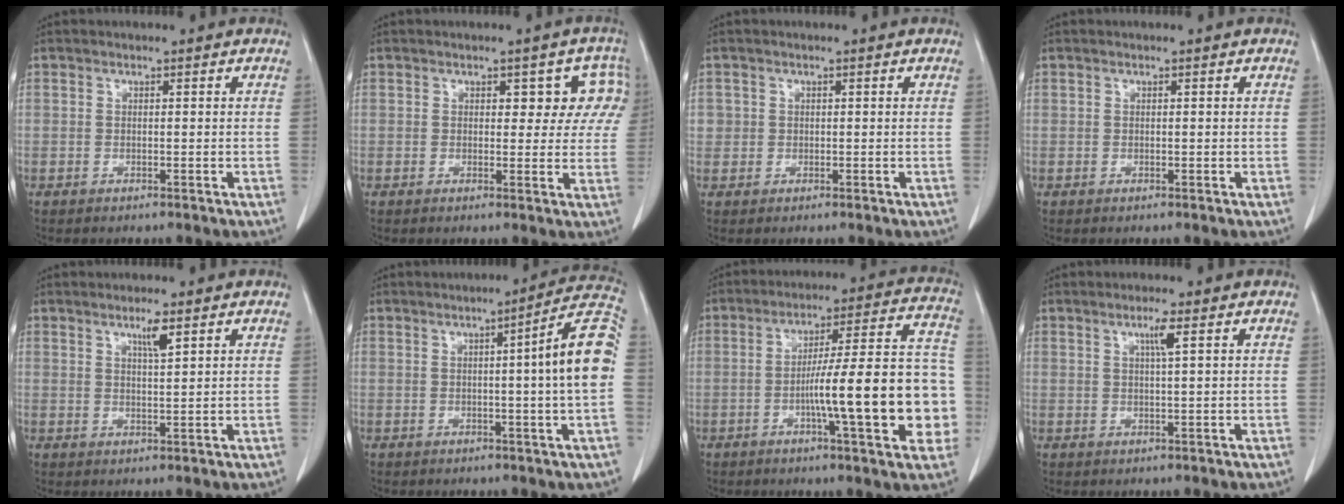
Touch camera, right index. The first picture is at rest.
{"total": 5.3, "force": [1.9, 3.3, 3.6], "torque": [-0.008, 0.015, 0.015]}
{"total": 1.7, "force": [0.3, 1.7, 0.2], "torque": [0.012, 0.004, 0.003]}
{"total": 0.0}
{"total": 2.8, "force": [1.7, 0.1, 2.3], "torque": [-0.042, -0.004, 0.030]}
{"total": 10.3, "force": [0.3, -1.2, 10.2], "torque": [-0.129, 0.008, -0.005]}
{"total": 18.7, "force": [-3.9, 2.4, 18.1], "torque": [-0.211, 0.035, -0.050]}
{"total": 2.4, "force": [1.0, -0.4, 2.2], "torque": [-0.041, -0.002, 0.018]}